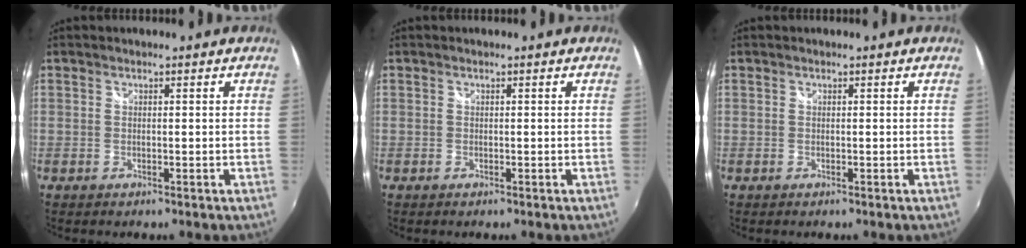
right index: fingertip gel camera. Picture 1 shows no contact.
{"total": 0.0}
{"total": 0.0}